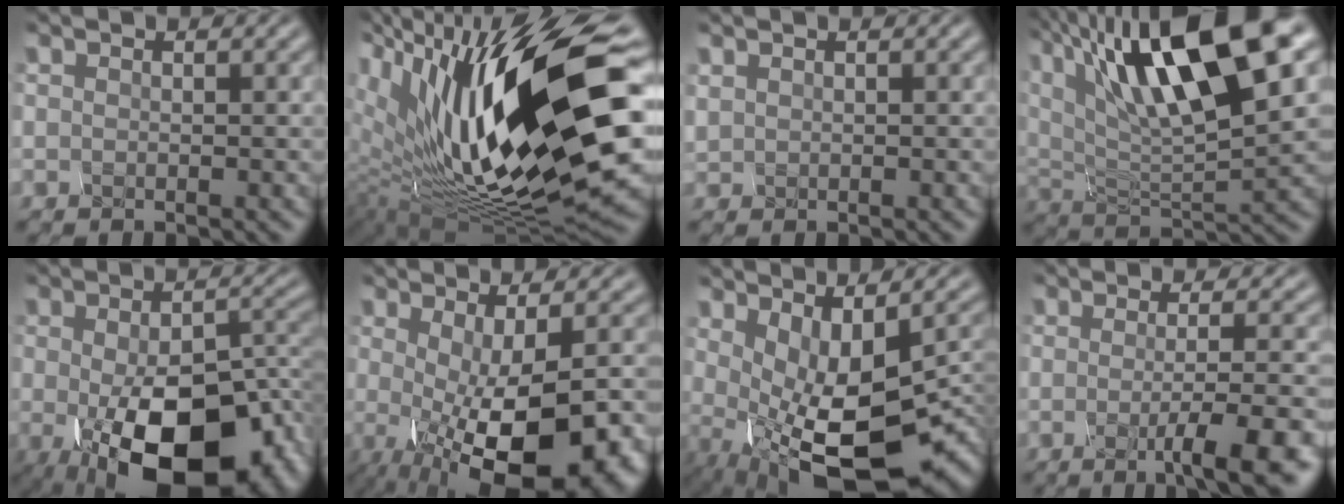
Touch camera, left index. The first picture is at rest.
{"total": 16.4, "force": [4.8, 5.9, 14.5], "torque": [-0.265, -0.003, 0.098]}
{"total": 1.0, "force": [0.5, -0.4, -0.7], "torque": [0.001, 0.002, 0.024]}
{"total": 14.7, "force": [7.7, 4.2, 11.8], "torque": [-0.228, 0.013, 0.146]}
{"total": 16.1, "force": [-6.4, 7.7, 12.6], "torque": [-0.187, -0.035, -0.075]}
{"total": 13.4, "force": [-4.1, 5.0, 11.7], "torque": [-0.175, -0.037, -0.026]}
{"total": 13.1, "force": [-3.0, 5.0, 11.7], "torque": [-0.197, -0.041, -0.013]}
{"total": 6.9, "force": [-2.4, 1.3, 6.3], "torque": [-0.084, -0.013, -0.024]}